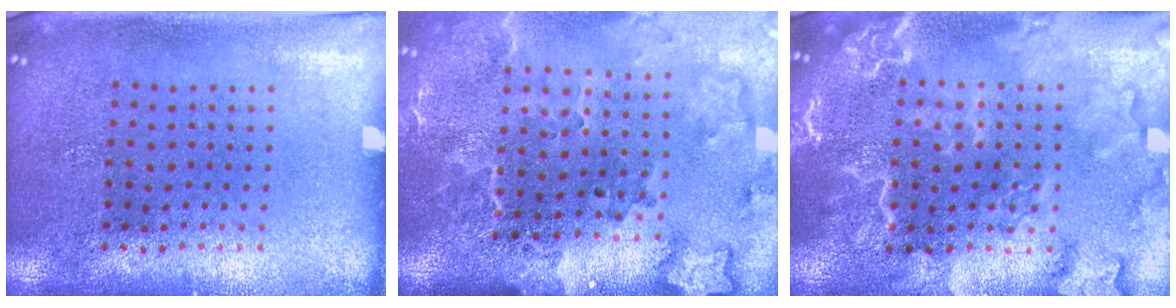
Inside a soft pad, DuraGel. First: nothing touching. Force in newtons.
{"total": 3.0, "press": 2.3, "slide": 1.9}
{"total": 2.8, "press": 2.8, "slide": 0.4}